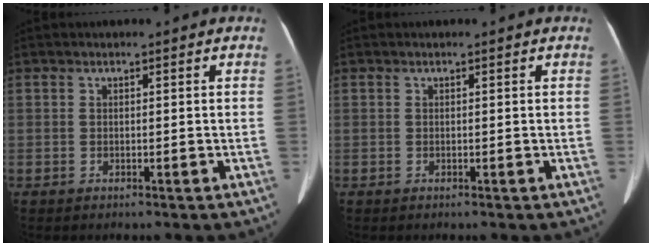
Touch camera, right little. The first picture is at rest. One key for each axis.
{"total": 0.0}